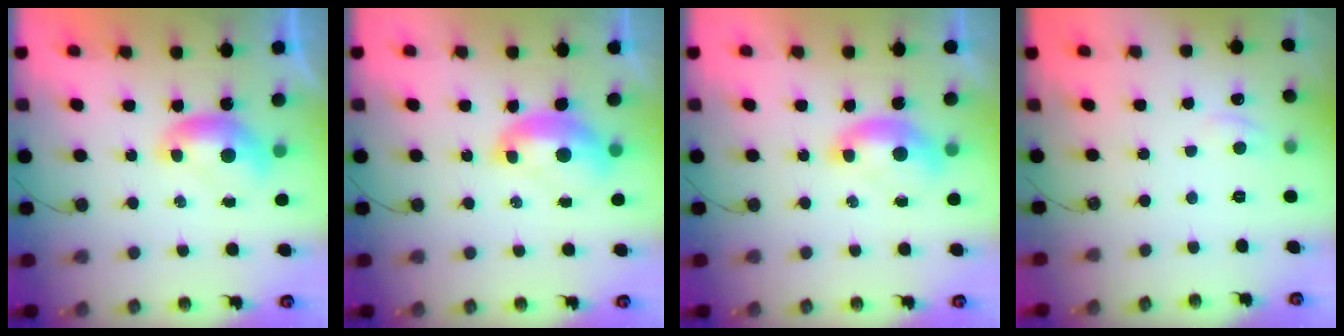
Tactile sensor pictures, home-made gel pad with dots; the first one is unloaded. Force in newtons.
{"total": 2.1, "press": 2.0, "slide": 0.6}
{"total": 1.5, "press": 1.3, "slide": 0.7}
{"total": 2.5, "press": 2.4, "slide": 0.5}